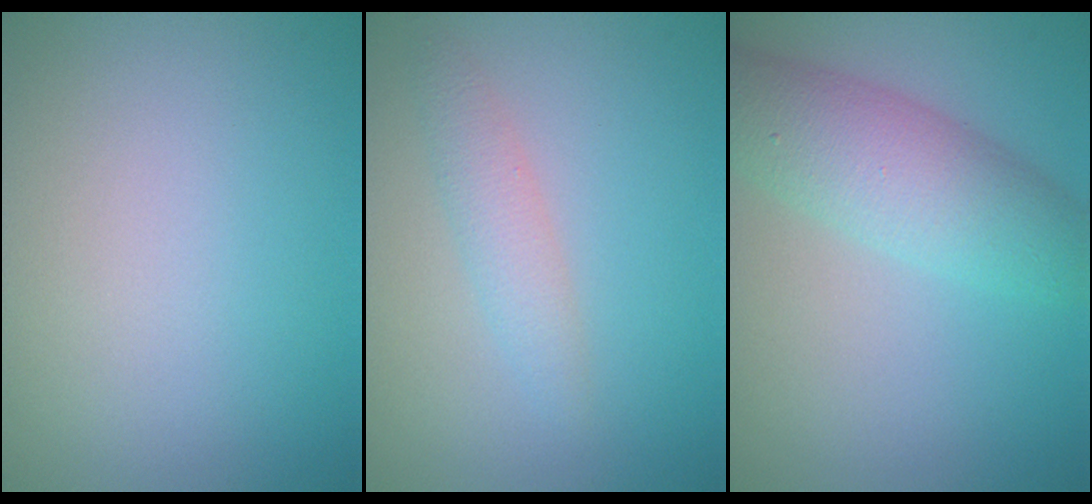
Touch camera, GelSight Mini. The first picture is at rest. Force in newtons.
{"total": 1.8, "press": 1.8, "slide": 0.0}
{"total": 6.0, "press": 6.0, "slide": 0.3}